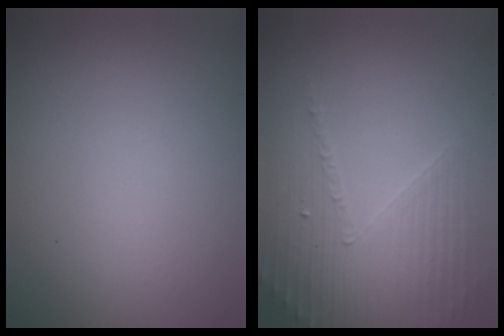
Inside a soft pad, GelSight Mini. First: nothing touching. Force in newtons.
{"total": 4.0, "press": 3.2, "slide": 2.3}